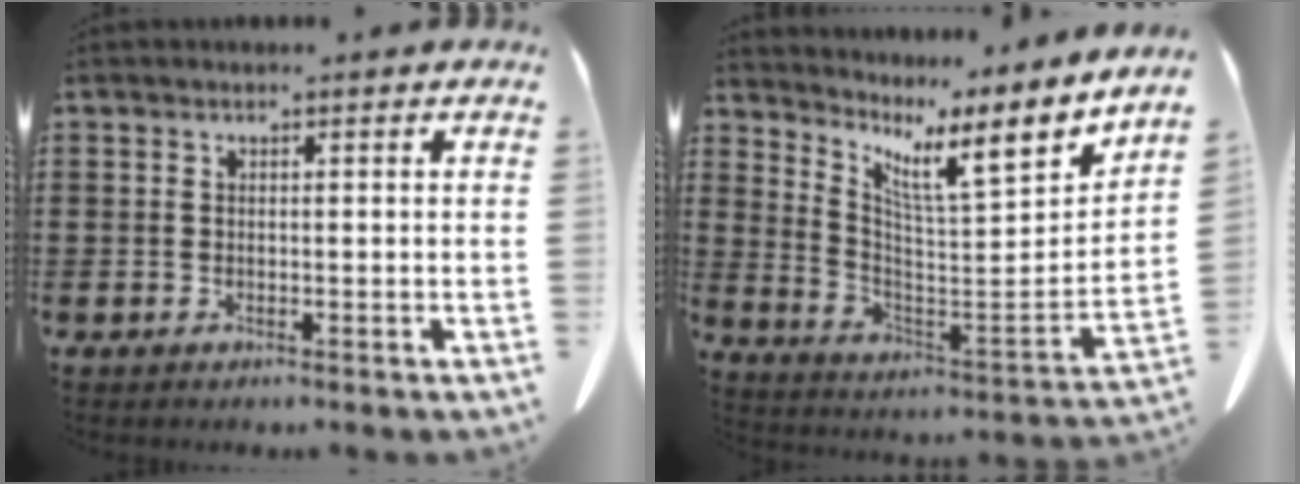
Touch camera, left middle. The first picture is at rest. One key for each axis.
{"total": 8.7, "fx": 6.3, "fy": 1.0, "fz": 5.9, "tx": -0.118, "ty": -0.064, "tz": 0.090}